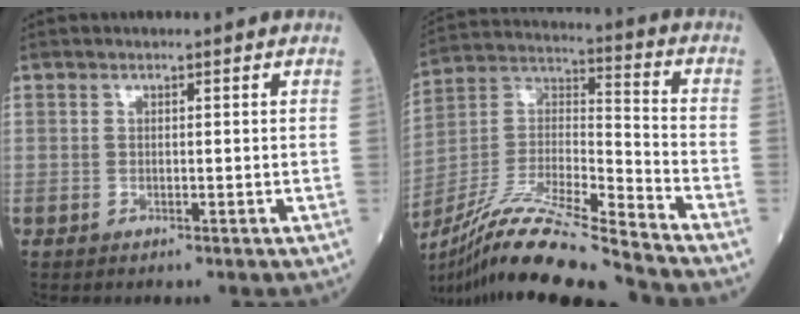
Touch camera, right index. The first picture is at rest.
{"total": 20.0, "force": [-17.5, -0.8, 9.7], "torque": [-0.211, -0.010, -0.324]}